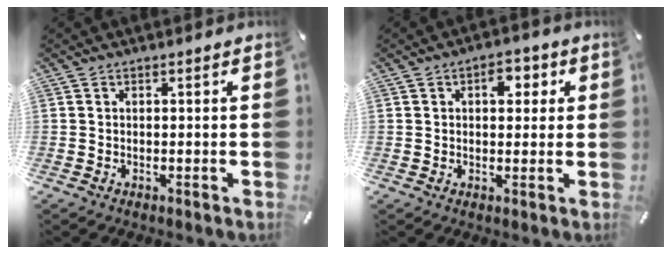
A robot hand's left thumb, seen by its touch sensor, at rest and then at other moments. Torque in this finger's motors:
{"motor_torque": [0.41, 0.17, 0.06, -0.06, 0.03]}